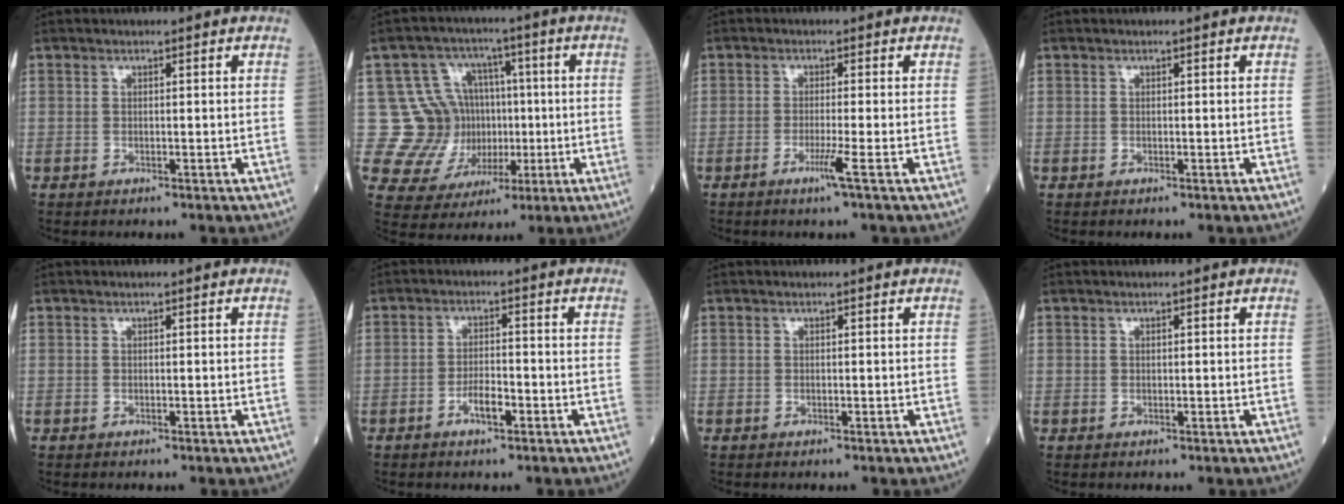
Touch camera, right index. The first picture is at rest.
{"total": 11.4, "force": [0.5, 10.7, 3.9], "torque": [-0.071, 0.041, 0.028]}
{"total": 2.7, "force": [-1.3, -1.0, 2.2], "torque": [-0.045, -0.008, -0.030]}
{"total": 0.0}
{"total": 0.0}
{"total": 3.3, "force": [-1.7, 0.9, 2.7], "torque": [-0.048, 0.003, -0.033]}
{"total": 0.0}
{"total": 0.0}